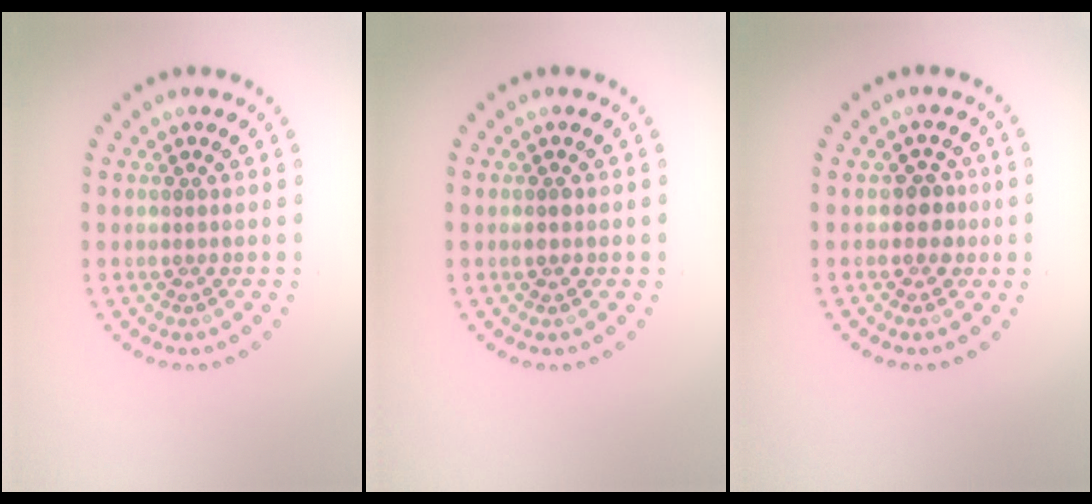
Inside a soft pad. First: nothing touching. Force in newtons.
{"total": 1.0, "press": 1.0, "slide": 0.1}
{"total": 1.9, "press": 1.8, "slide": 0.7}